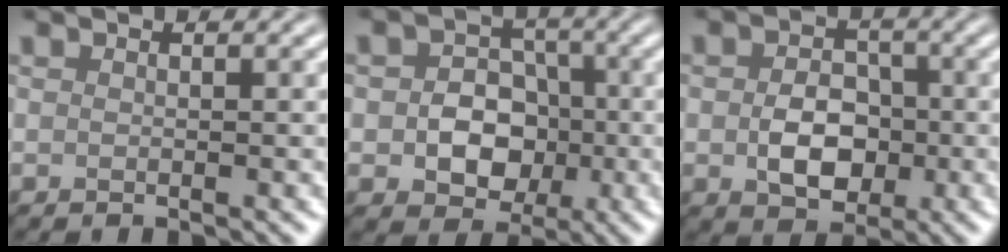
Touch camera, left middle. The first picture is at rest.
{"total": 6.0, "force": [-0.9, 4.9, 3.4], "torque": [-0.026, -0.005, -0.029]}
{"total": 4.8, "force": [-0.8, 3.5, 3.2], "torque": [-0.054, -0.004, -0.014]}